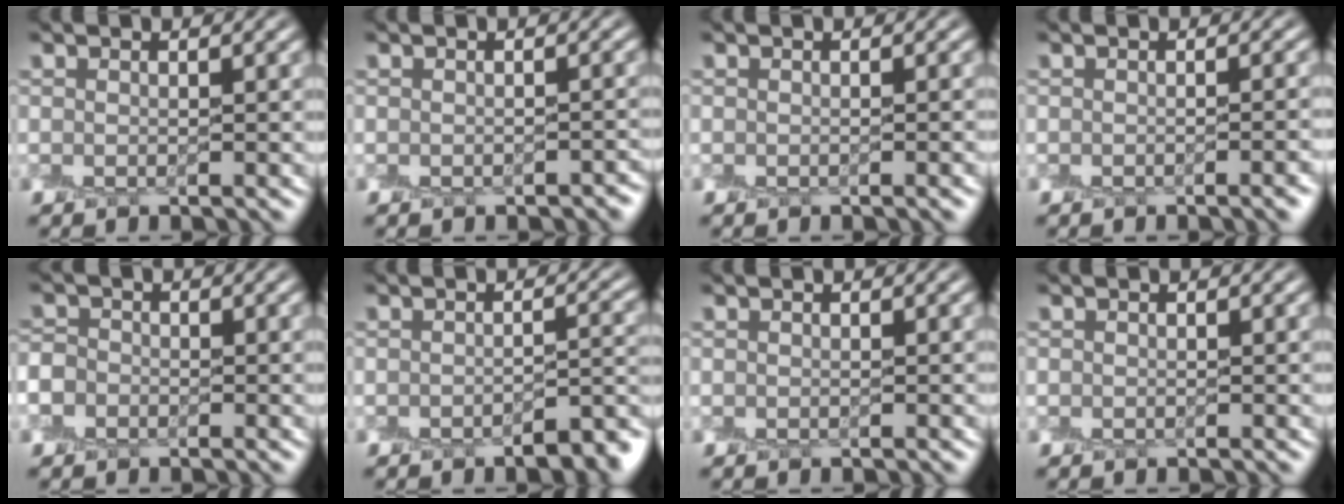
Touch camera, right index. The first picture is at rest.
{"total": 2.0, "force": [-1.6, 1.0, 0.8], "torque": [-0.005, -0.003, -0.018]}
{"total": 0.9, "force": [-0.7, 0.1, 0.5], "torque": [-0.005, -0.003, -0.012]}
{"total": 2.6, "force": [-1.6, 0.6, 1.9], "torque": [-0.015, -0.003, -0.019]}
{"total": 1.6, "force": [-0.9, 1.3, 0.0], "torque": [0.000, 0.005, -0.028]}
{"total": 3.7, "force": [-3.0, 0.8, 2.1], "torque": [-0.026, 0.000, -0.040]}
{"total": 0.0}
{"total": 0.0}